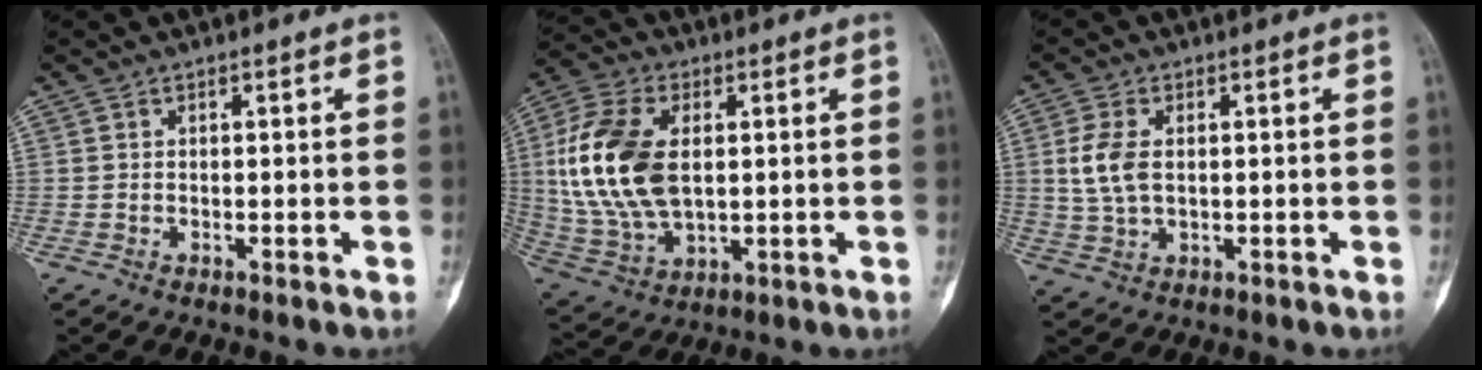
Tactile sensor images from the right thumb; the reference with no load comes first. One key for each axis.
{"total": 18.1, "fx": 2.2, "fy": 10.7, "fz": 14.5, "tx": -0.302, "ty": -0.006, "tz": 0.048}
{"total": 6.7, "fx": 1.0, "fy": 4.0, "fz": 5.3, "tx": -0.119, "ty": 0.001, "tz": 0.022}